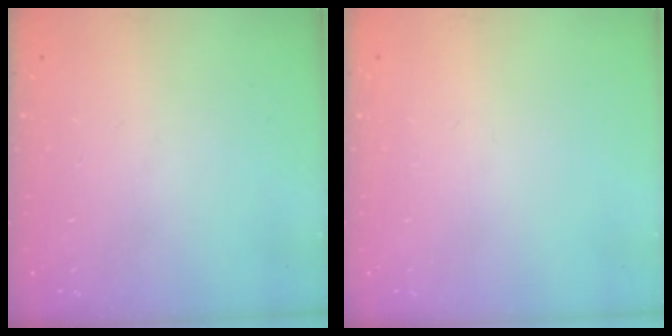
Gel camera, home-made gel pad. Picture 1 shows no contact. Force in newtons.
{"total": 0.0}